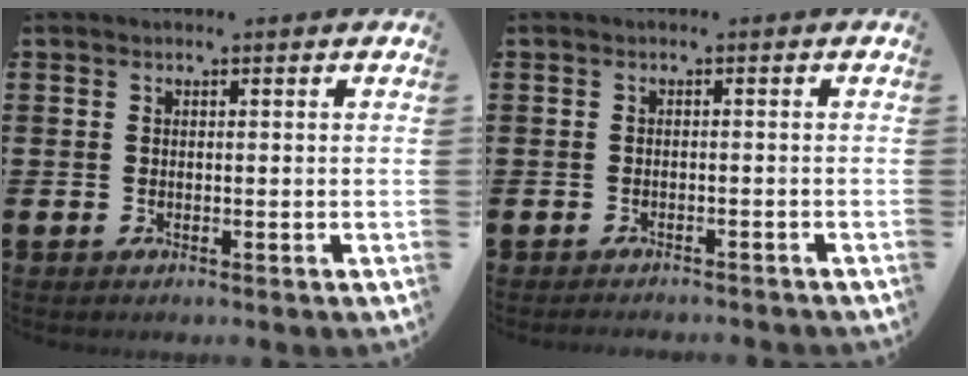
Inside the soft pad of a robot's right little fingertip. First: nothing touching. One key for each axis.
{"total": 0.9, "fx": -0.9, "fy": -0.1, "fz": 0.0, "tx": -0.001, "ty": 0.000, "tz": -0.019}